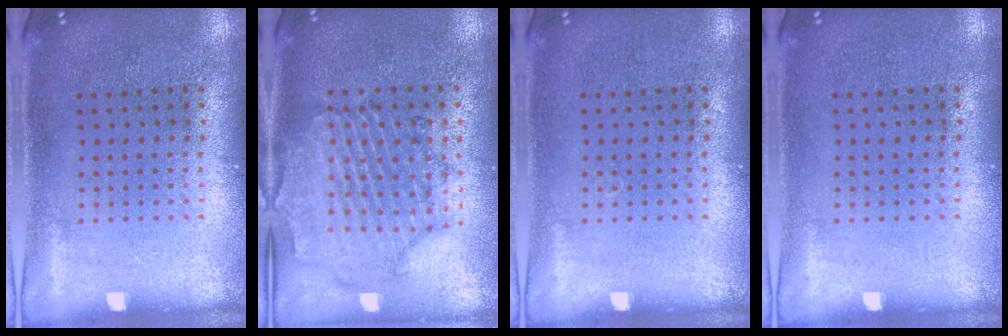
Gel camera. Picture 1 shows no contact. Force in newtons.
{"total": 1.0, "press": 1.0, "slide": 0.3}
{"total": 0.0}
{"total": 0.0}